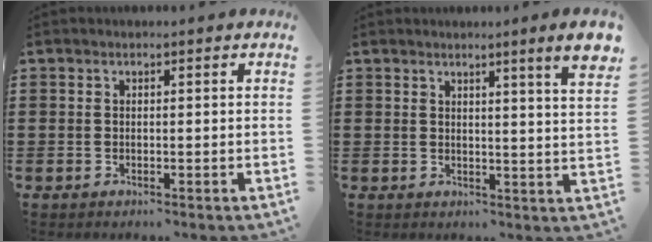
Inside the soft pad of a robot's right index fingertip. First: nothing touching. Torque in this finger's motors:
{"motor_torque": [0.19, 0.09, 0.15, 0.05]}